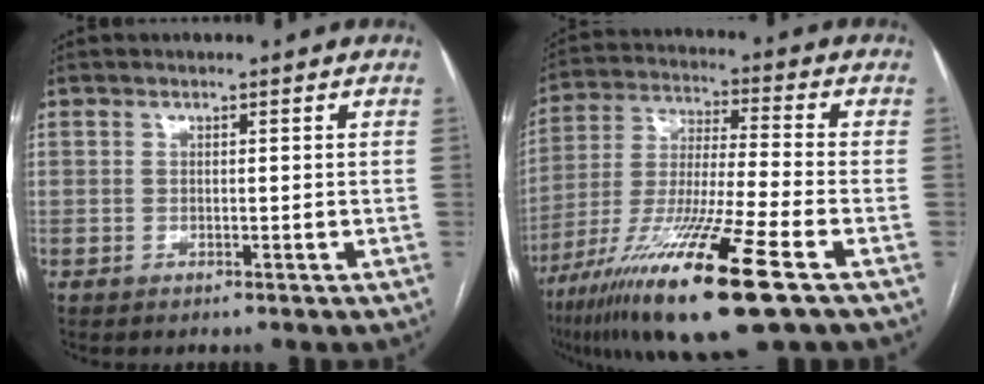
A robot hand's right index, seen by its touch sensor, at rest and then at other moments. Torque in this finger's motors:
{"motor_torque": [1.84, -0.30, 1.05, 0.21]}